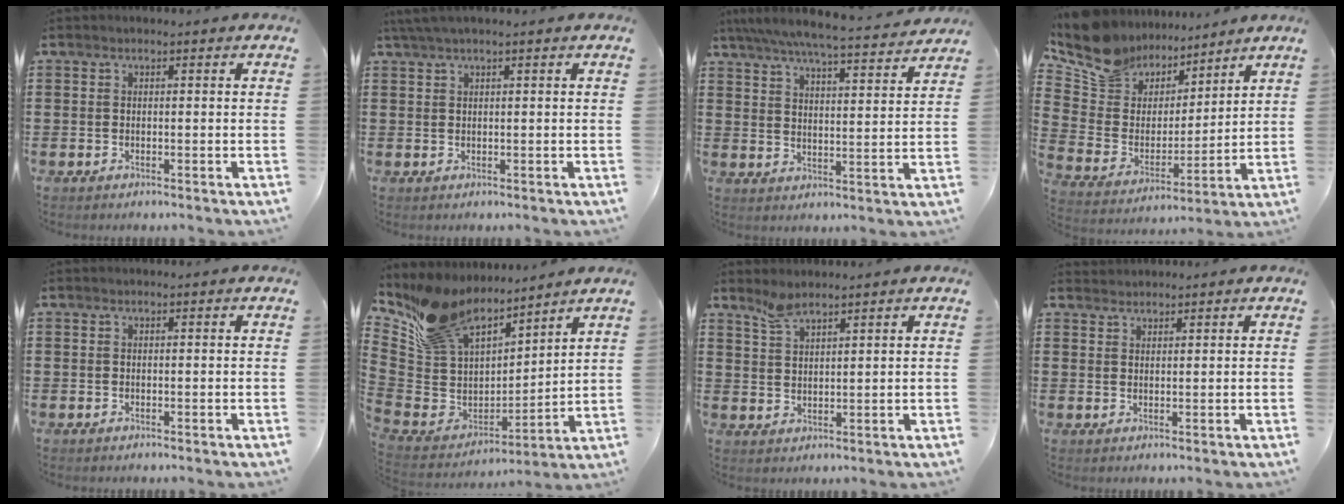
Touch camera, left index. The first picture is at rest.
{"total": 1.4, "force": [0.7, 0.0, 1.3], "torque": [-0.023, -0.001, 0.013]}
{"total": 6.1, "force": [5.6, -0.1, 2.5], "torque": [-0.071, -0.038, 0.093]}
{"total": 10.0, "force": [9.1, 4.0, 0.6], "torque": [-0.075, -0.067, 0.172]}
{"total": 0.0}
{"total": 11.6, "force": [9.7, 5.0, 3.8], "torque": [-0.128, -0.058, 0.182]}
{"total": 2.8, "force": [2.5, 0.5, 1.3], "torque": [-0.031, 0.001, 0.047]}
{"total": 1.5, "force": [1.4, 0.4, -0.2], "torque": [0.000, 0.001, 0.029]}